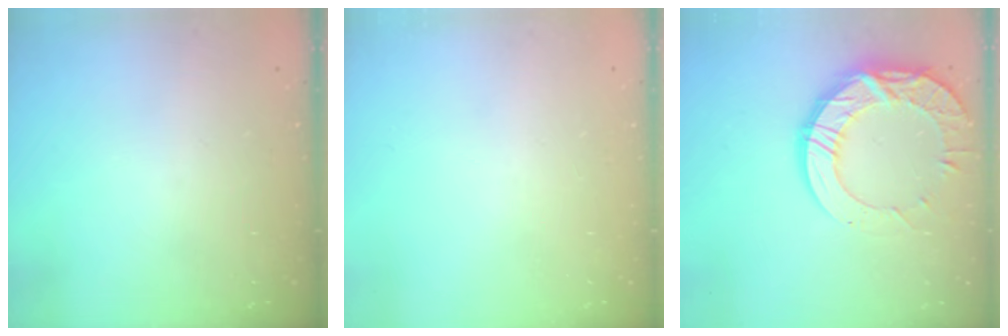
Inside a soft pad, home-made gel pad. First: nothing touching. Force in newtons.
{"total": 0.0}
{"total": 15.6, "press": 15.6, "slide": 1.1}